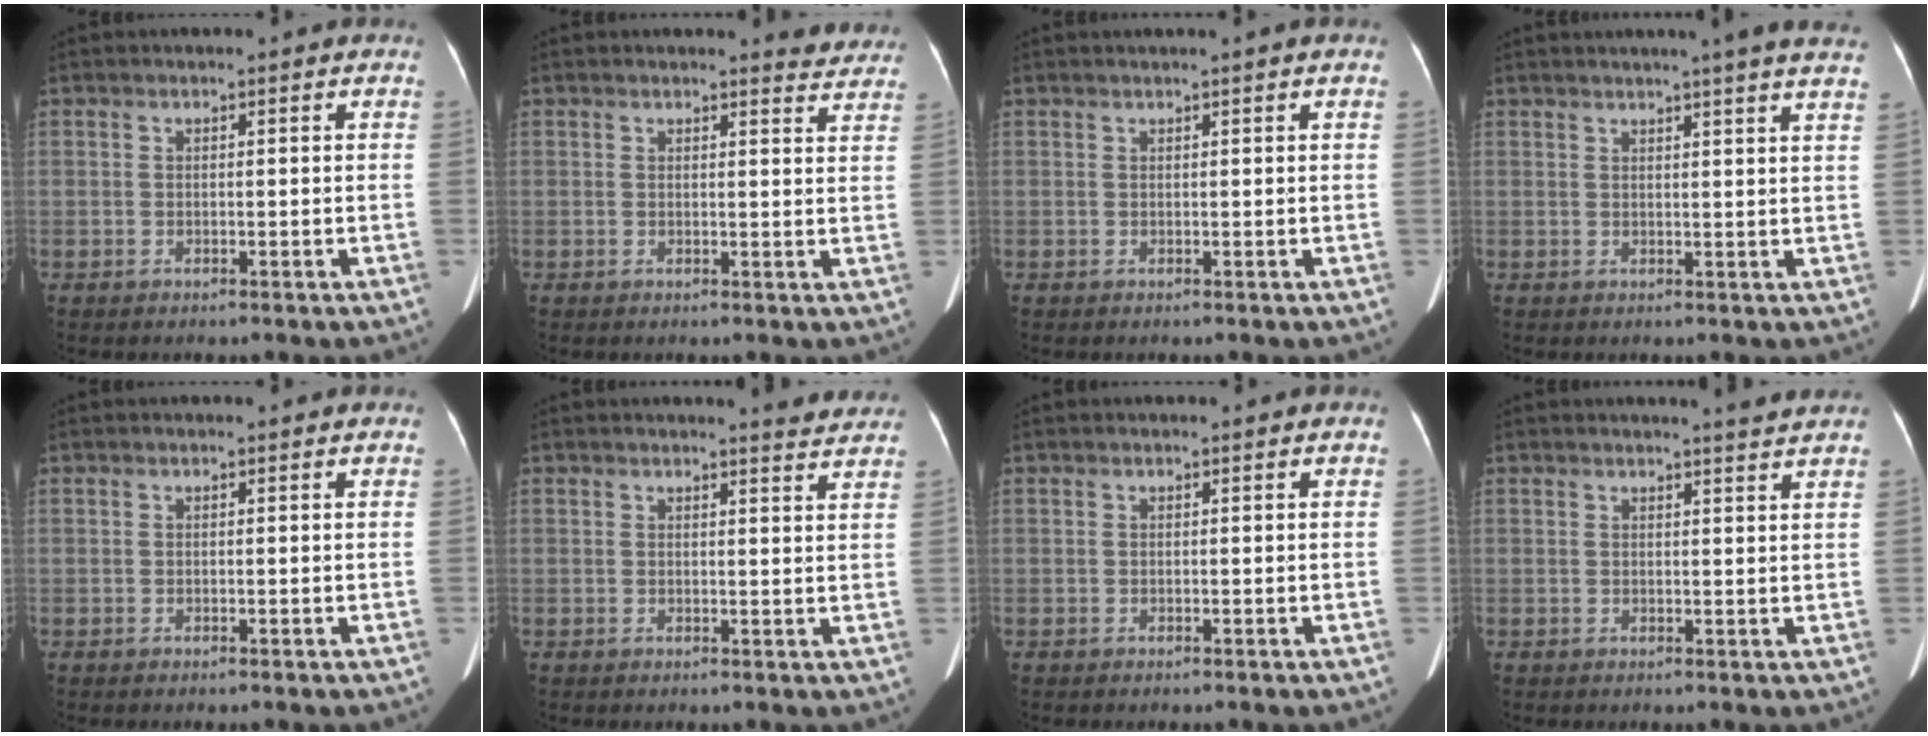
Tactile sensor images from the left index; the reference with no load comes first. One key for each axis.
{"total": 4.3, "fx": 4.2, "fy": 0.8, "fz": 0.4, "tx": 0.002, "ty": -0.019, "tz": 0.025}
{"total": 0.9, "fx": 0.6, "fy": -0.3, "fz": 0.6, "tx": -0.017, "ty": 0.004, "tz": 0.019}
{"total": 9.7, "fx": 8.3, "fy": -0.8, "fz": 5.0, "tx": -0.063, "ty": -0.003, "tz": 0.077}
{"total": 0.0}
{"total": 3.8, "fx": 3.8, "fy": 0.1, "fz": 0.7, "tx": -0.015, "ty": -0.012, "tz": 0.031}
{"total": 0.0}
{"total": 2.8, "fx": 2.6, "fy": -0.7, "fz": 0.7, "tx": -0.012, "ty": -0.009, "tz": 0.026}